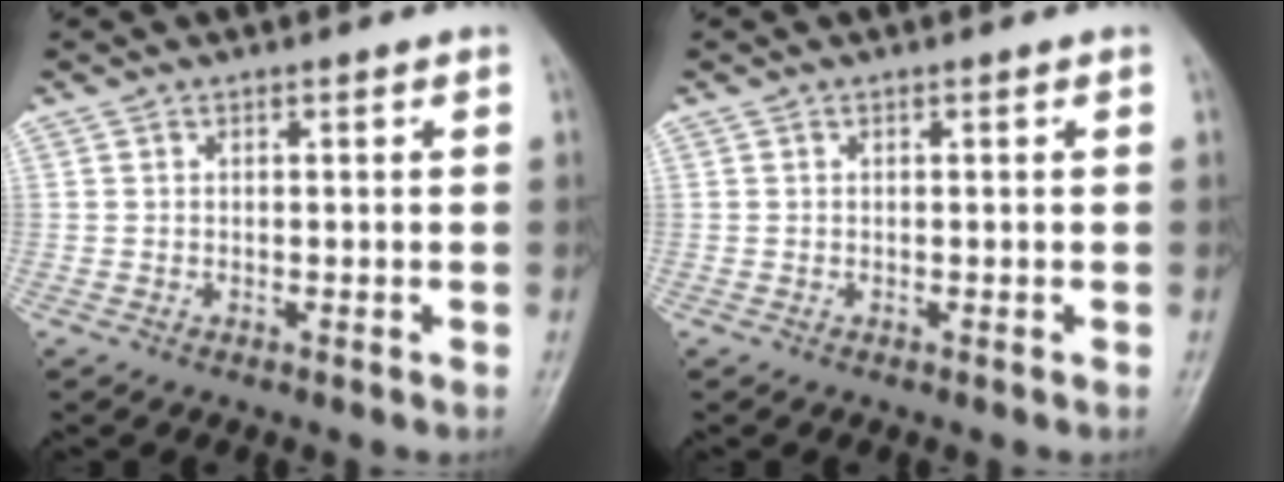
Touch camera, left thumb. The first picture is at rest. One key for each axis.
{"total": 0.0}